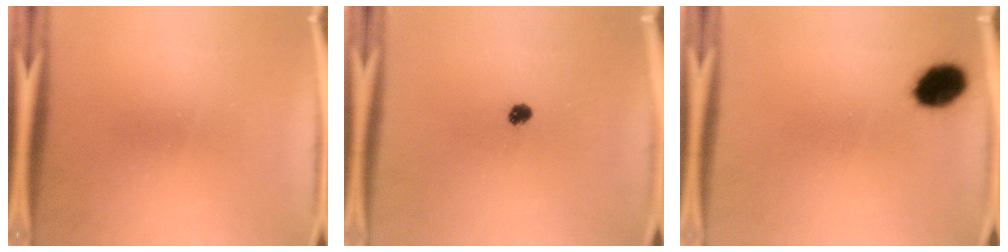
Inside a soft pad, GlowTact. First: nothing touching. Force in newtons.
{"total": 1.9}
{"total": 8.0}